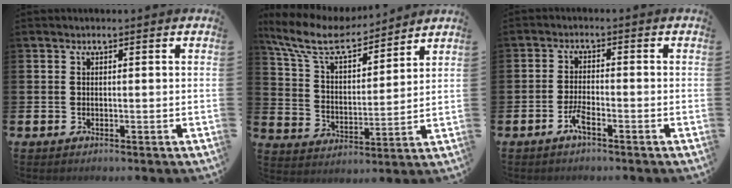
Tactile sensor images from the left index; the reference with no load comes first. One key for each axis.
{"total": 9.9, "fx": 8.6, "fy": 2.7, "fz": 4.1, "tx": -0.122, "ty": -0.047, "tz": 0.152}
{"total": 2.5, "fx": -1.6, "fy": 0.5, "fz": 1.9, "tx": -0.040, "ty": 0.005, "tz": -0.027}